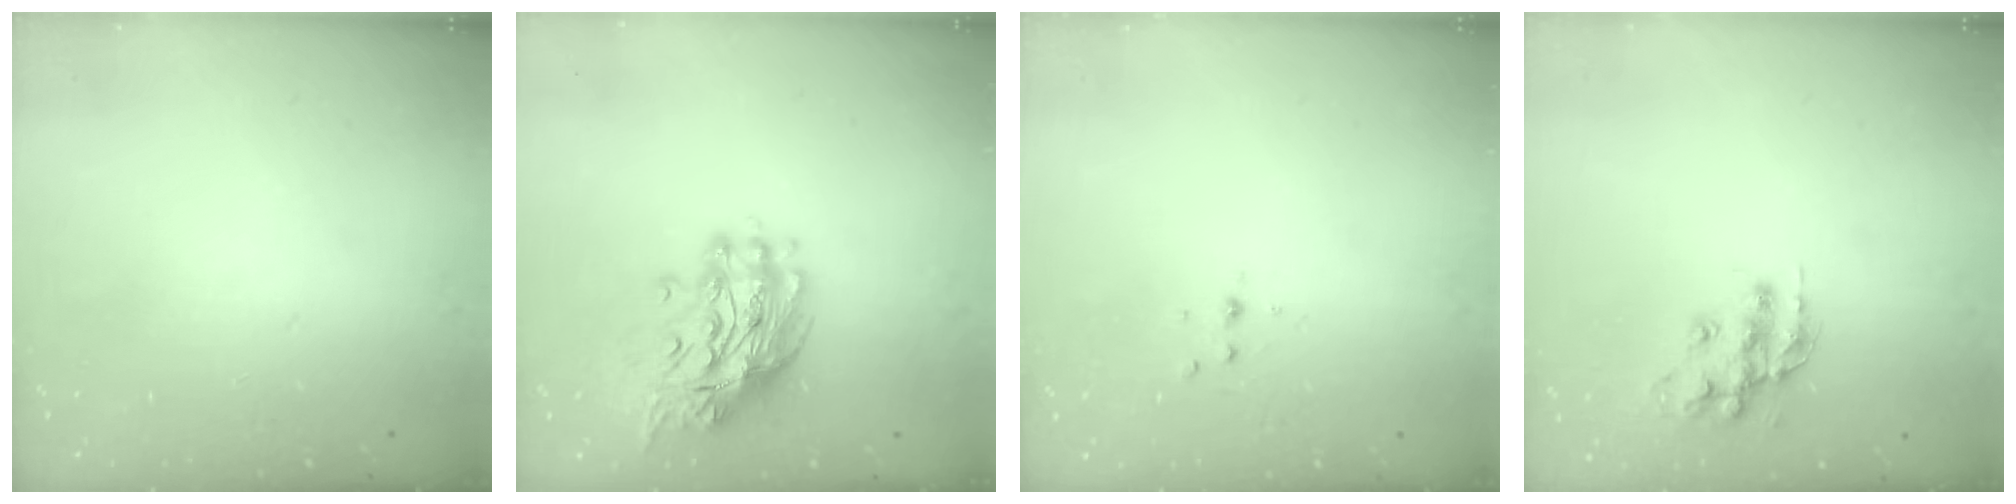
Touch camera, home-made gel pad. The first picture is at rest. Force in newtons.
{"total": 14.5, "press": 14.4, "slide": 1.3}
{"total": 4.0, "press": 3.6, "slide": 1.8}
{"total": 12.5, "press": 12.5, "slide": 0.9}